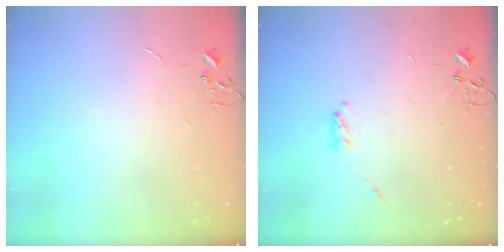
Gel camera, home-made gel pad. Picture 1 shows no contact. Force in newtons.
{"total": 3.2, "press": 3.1, "slide": 0.5}